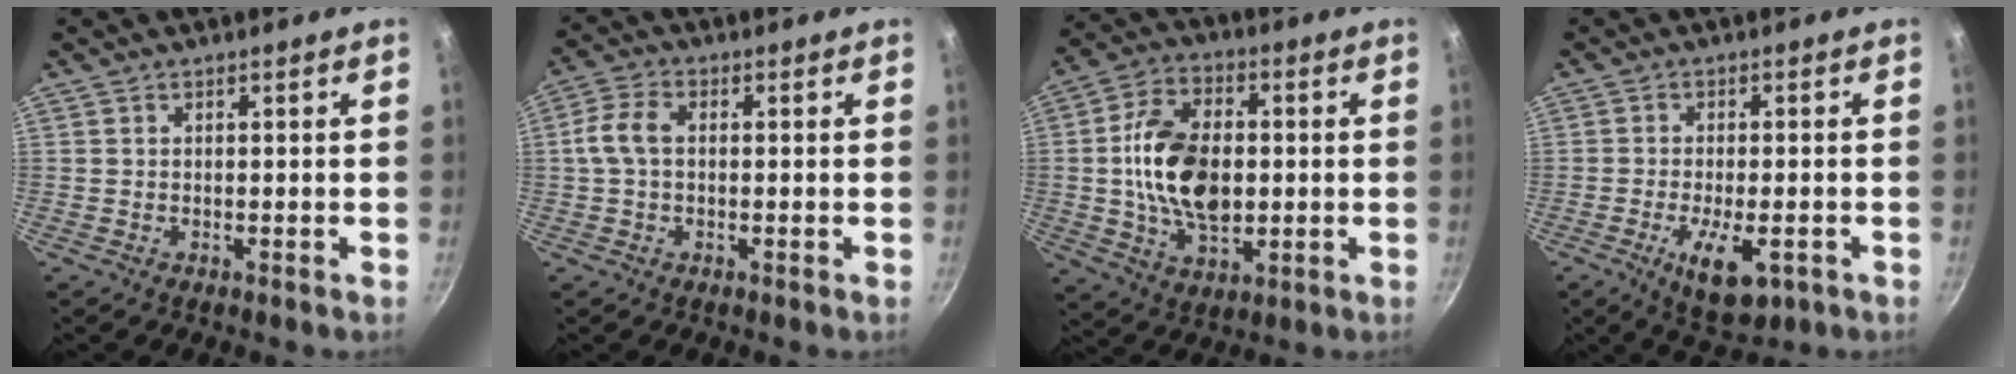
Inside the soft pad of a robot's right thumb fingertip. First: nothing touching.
{"total": 5.8, "force": [0.3, 3.6, 4.4], "torque": [-0.098, 0.018, 0.001]}
{"total": 16.6, "force": [0.1, 10.1, 13.1], "torque": [-0.223, 0.009, 0.004]}
{"total": 8.6, "force": [-3.4, 3.6, 7.0], "torque": [-0.112, -0.003, -0.046]}